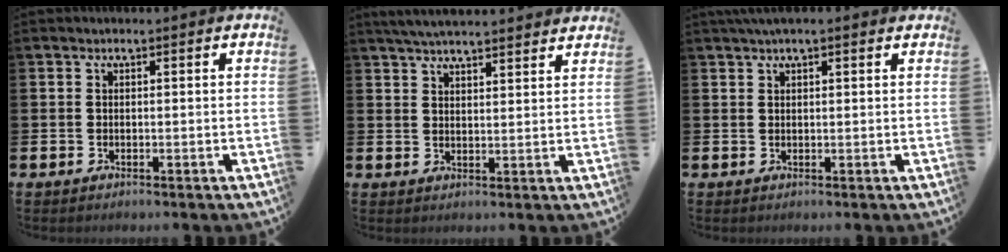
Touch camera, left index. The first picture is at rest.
{"total": 4.6, "force": [4.5, 0.2, 1.0], "torque": [-0.029, -0.017, 0.082]}
{"total": 1.9, "force": [1.7, 0.2, 0.9], "torque": [-0.014, 0.000, 0.028]}